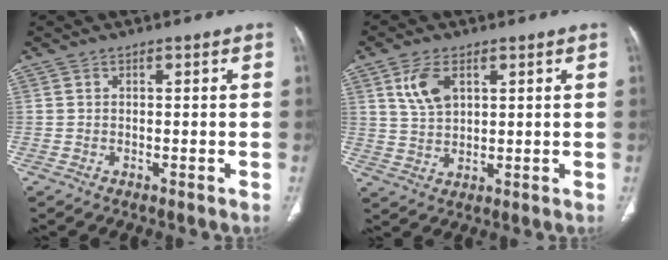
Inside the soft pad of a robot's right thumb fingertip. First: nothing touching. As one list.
[{"total": 6.4, "force": [2.8, 3.5, 4.5], "torque": [-0.086, -0.010, 0.063]}]